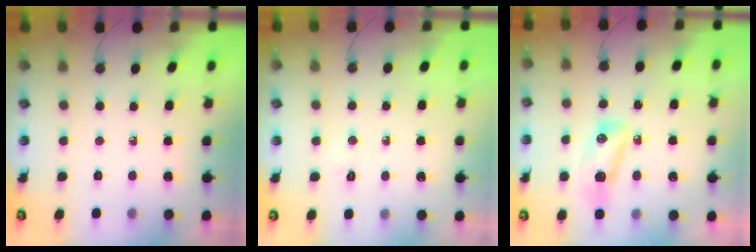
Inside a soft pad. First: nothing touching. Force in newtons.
{"total": 2.3, "press": 2.3, "slide": 0.3}
{"total": 9.1, "press": 9.0, "slide": 1.1}